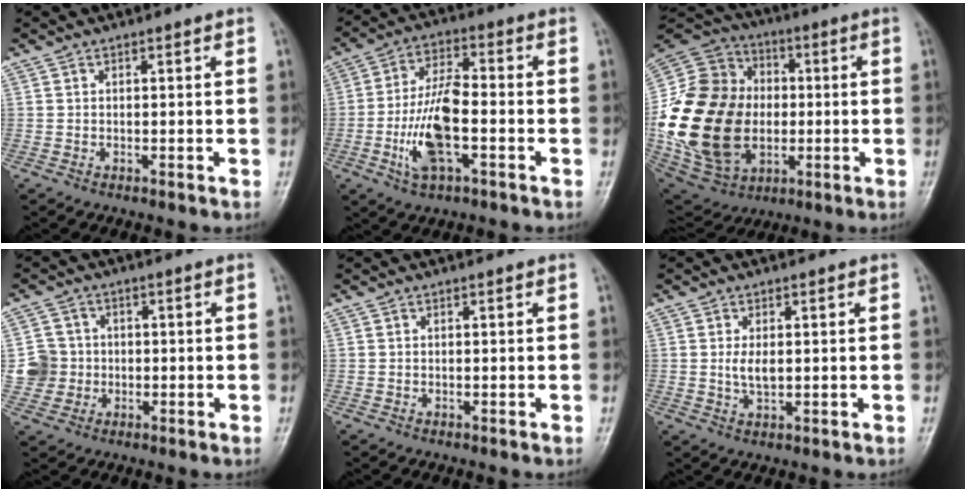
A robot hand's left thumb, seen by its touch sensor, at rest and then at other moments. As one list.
[{"total": 12.1, "force": [-3.2, 5.0, 10.6], "torque": [-0.208, 0.020, -0.061]}, {"total": 28.0, "force": [-1.7, 21.0, 18.4], "torque": [-0.370, 0.013, -0.012]}, {"total": 6.0, "force": [-0.4, 5.8, 1.2], "torque": [0.003, 0.008, -0.011]}, {"total": 0.0}, {"total": 3.1, "force": [0.4, 1.5, 2.6], "torque": [-0.049, -0.007, 0.010]}]